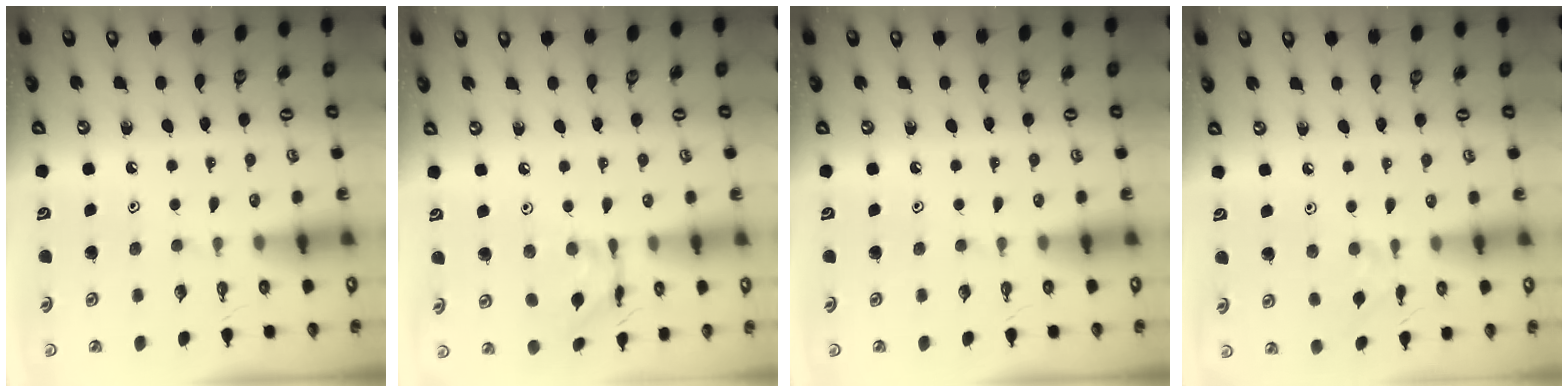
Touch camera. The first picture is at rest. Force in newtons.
{"total": 8.9, "press": 8.9, "slide": 0.4}
{"total": 0.0}
{"total": 1.8, "press": 1.7, "slide": 0.5}